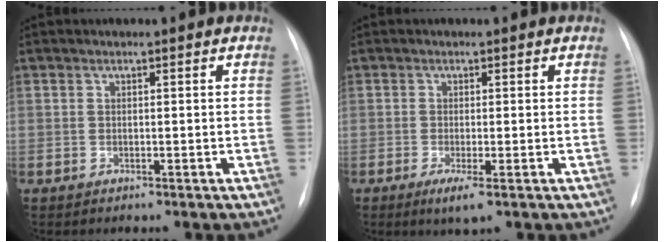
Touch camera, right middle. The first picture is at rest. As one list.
[{"total": 2.7, "force": [-1.2, 0.2, 2.4], "torque": [-0.038, -0.009, -0.018]}]